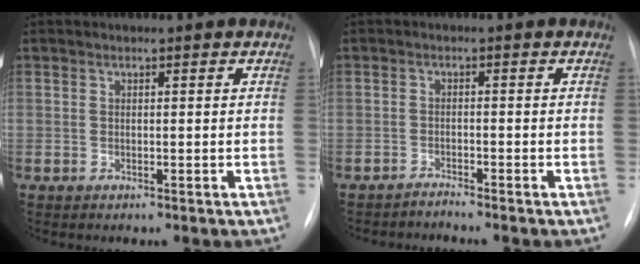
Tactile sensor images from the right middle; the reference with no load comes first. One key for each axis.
{"total": 1.5, "fx": -1.3, "fy": -0.4, "fz": -0.5, "tx": 0.012, "ty": -0.007, "tz": -0.023}